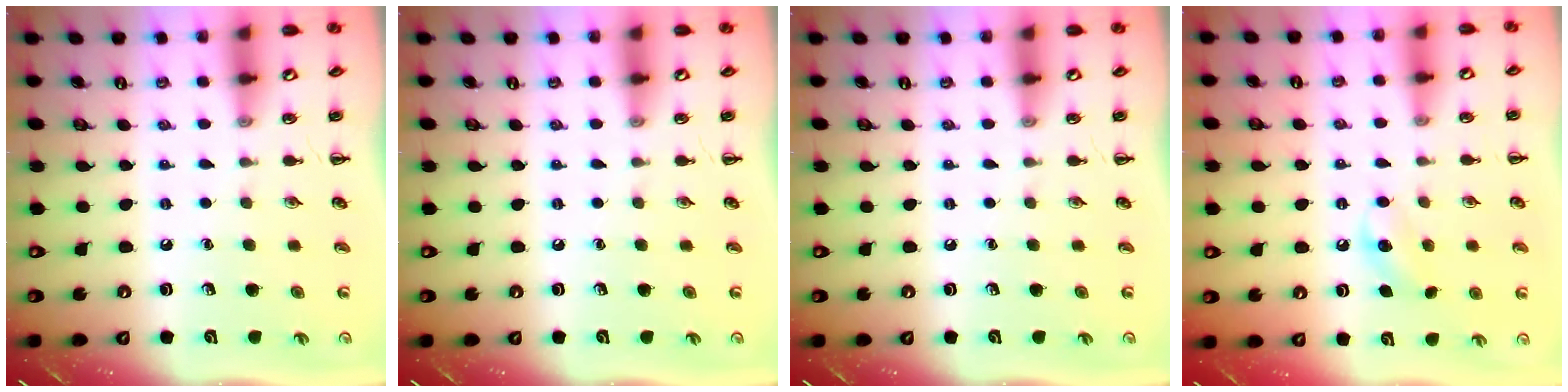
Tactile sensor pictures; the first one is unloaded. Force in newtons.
{"total": 0.0}
{"total": 0.0}
{"total": 8.6, "press": 8.3, "slide": 1.9}